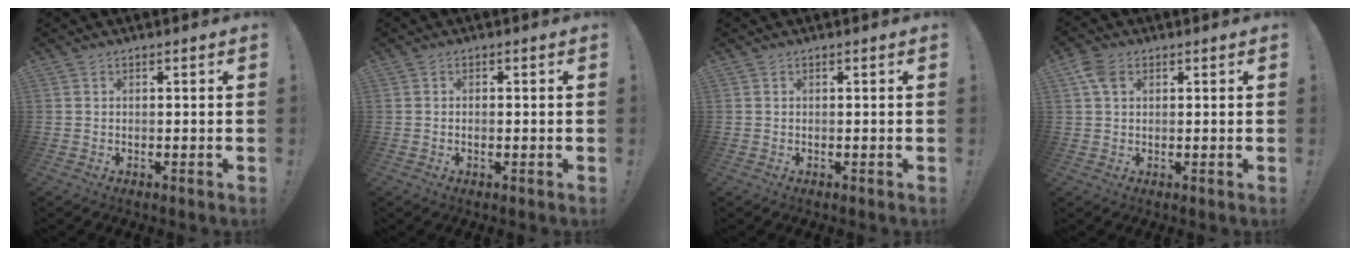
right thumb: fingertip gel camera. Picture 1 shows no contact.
{"total": 0.7, "force": [-0.3, 0.4, 0.5], "torque": [-0.011, 0.002, -0.006]}
{"total": 0.0}
{"total": 5.1, "force": [2.0, 3.2, 3.3], "torque": [-0.060, 0.003, 0.041]}